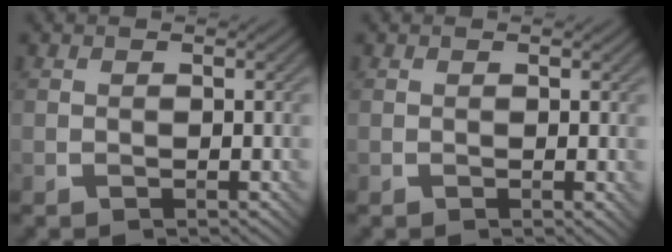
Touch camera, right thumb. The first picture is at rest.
{"total": 0.7, "force": [0.1, 0.1, 0.7], "torque": [-0.009, -0.003, 0.000]}